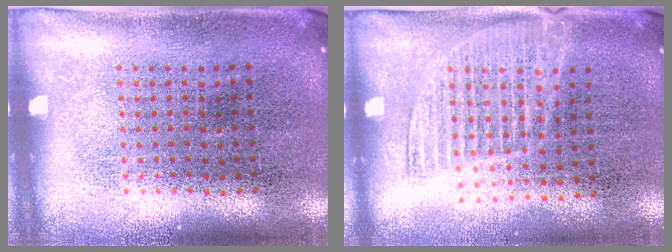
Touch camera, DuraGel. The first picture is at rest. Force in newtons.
{"total": 1.3, "press": 1.2, "slide": 0.7}